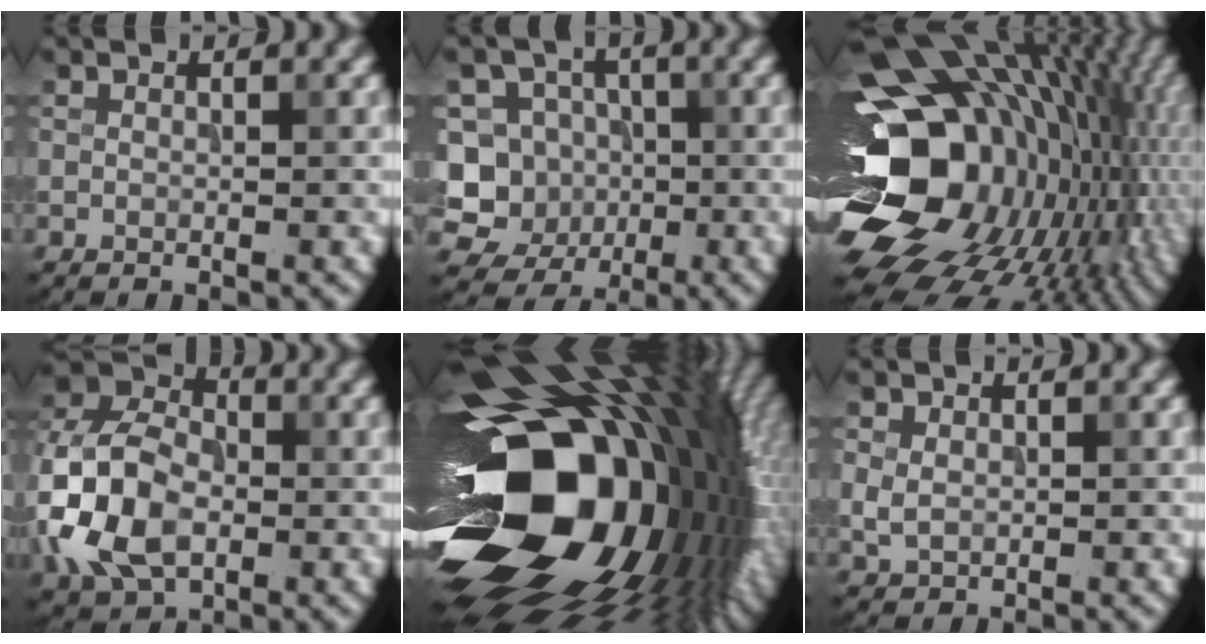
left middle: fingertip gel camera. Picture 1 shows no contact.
{"total": 9.8, "force": [-2.1, 9.0, 3.2], "torque": [-0.051, 0.024, -0.059]}
{"total": 19.3, "force": [-0.9, 13.8, 13.4], "torque": [-0.255, -0.013, -0.006]}
{"total": 10.7, "force": [-2.4, 7.3, 7.5], "torque": [-0.171, 0.003, -0.065]}
{"total": 20.6, "force": [-1.7, 12.6, 16.2], "torque": [-0.297, -0.037, -0.042]}
{"total": 1.9, "force": [0.1, 1.5, 1.2], "torque": [-0.027, 0.000, 0.004]}